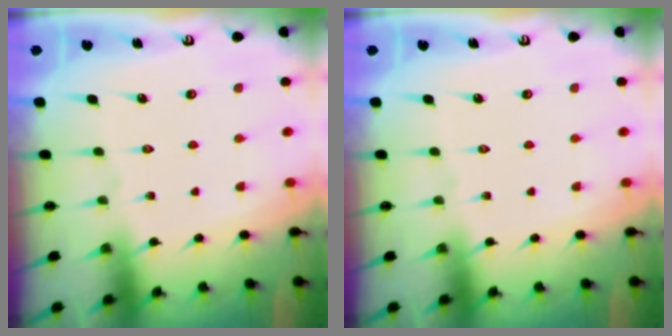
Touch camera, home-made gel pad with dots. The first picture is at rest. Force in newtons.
{"total": 0.0}